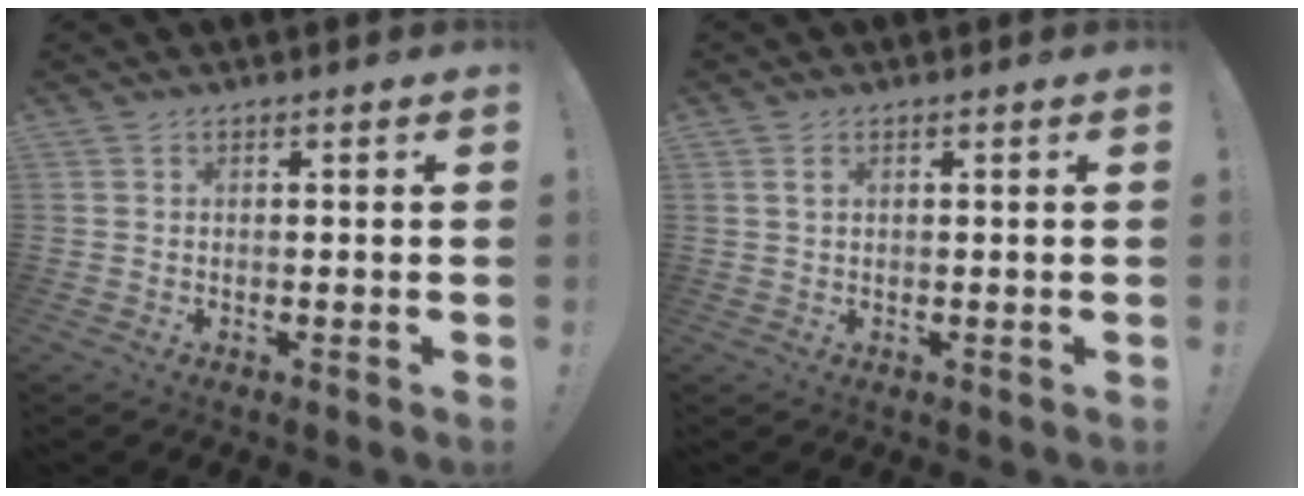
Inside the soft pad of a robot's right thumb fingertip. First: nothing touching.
{"total": 1.4, "force": [0.6, 0.8, 1.1], "torque": [-0.023, 0.002, 0.010]}